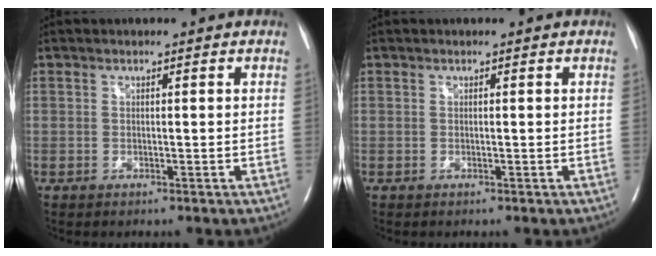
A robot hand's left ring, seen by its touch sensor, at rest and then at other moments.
{"total": 0.0}